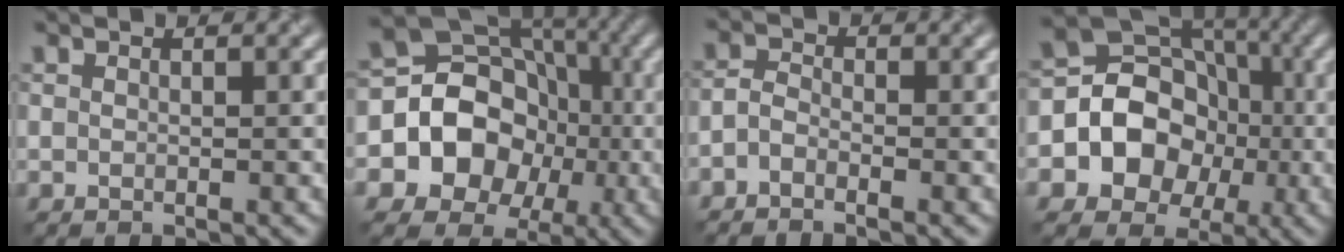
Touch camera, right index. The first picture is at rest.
{"total": 13.5, "force": [-2.4, 12.1, 5.6], "torque": [-0.103, 0.017, -0.057]}
{"total": 1.6, "force": [-1.2, 0.6, 0.9], "torque": [-0.019, 0.000, -0.032]}
{"total": 10.6, "force": [-1.9, 9.4, 4.6], "torque": [-0.070, 0.014, -0.057]}